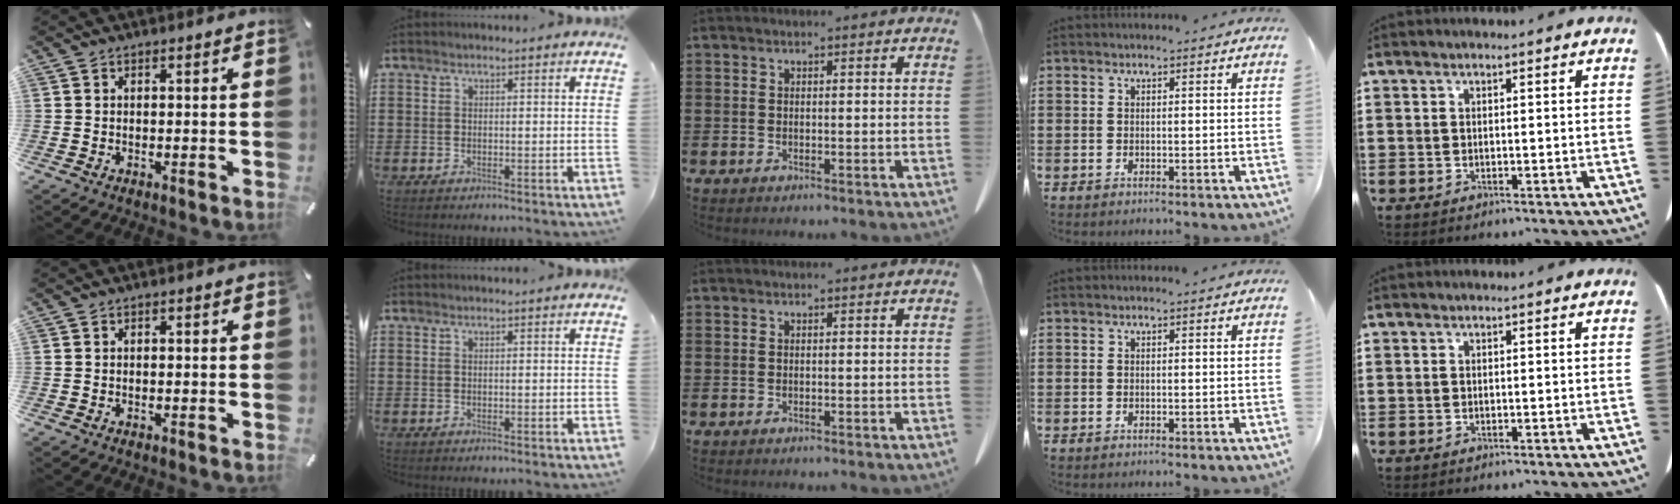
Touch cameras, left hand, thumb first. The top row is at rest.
{}